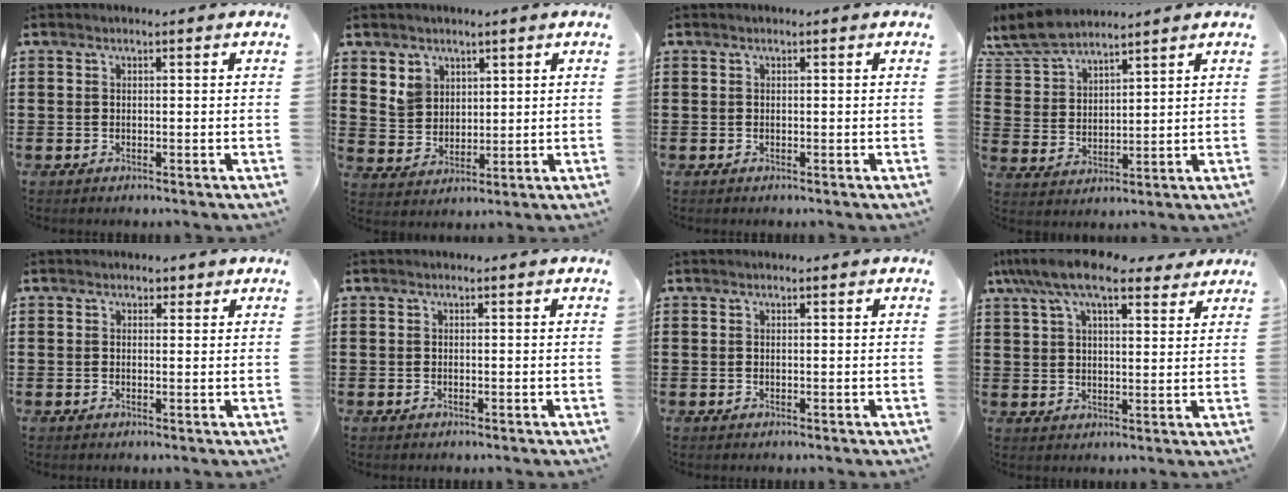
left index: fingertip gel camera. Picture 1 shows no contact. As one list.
[{"total": 4.5, "force": [2.7, 3.6, 0.5], "torque": [-0.028, 0.012, 0.052]}, {"total": 0.0}, {"total": 7.2, "force": [6.6, 1.6, 2.3], "torque": [-0.072, -0.019, 0.122]}, {"total": 1.1, "force": [0.8, 0.7, 0.1], "torque": [0.002, 0.004, 0.011]}, {"total": 0.0}, {"total": 0.0}, {"total": 10.7, "force": [8.2, 3.0, 6.2], "torque": [-0.137, -0.014, 0.148]}]